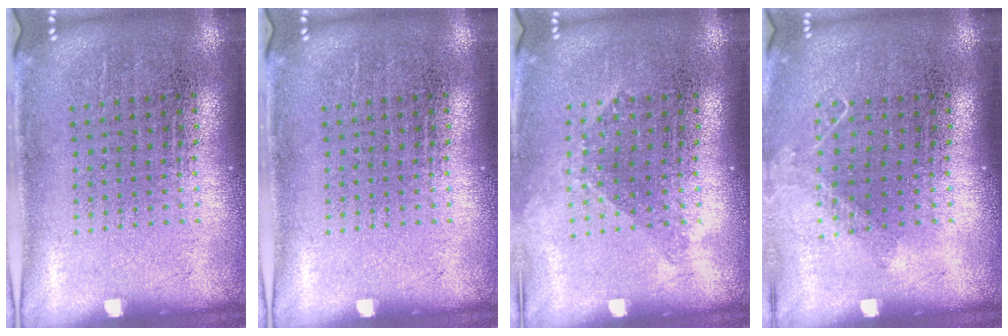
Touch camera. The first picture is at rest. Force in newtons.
{"total": 0.0}
{"total": 1.1, "press": 0.9, "slide": 0.7}
{"total": 0.9, "press": 0.9, "slide": 0.1}